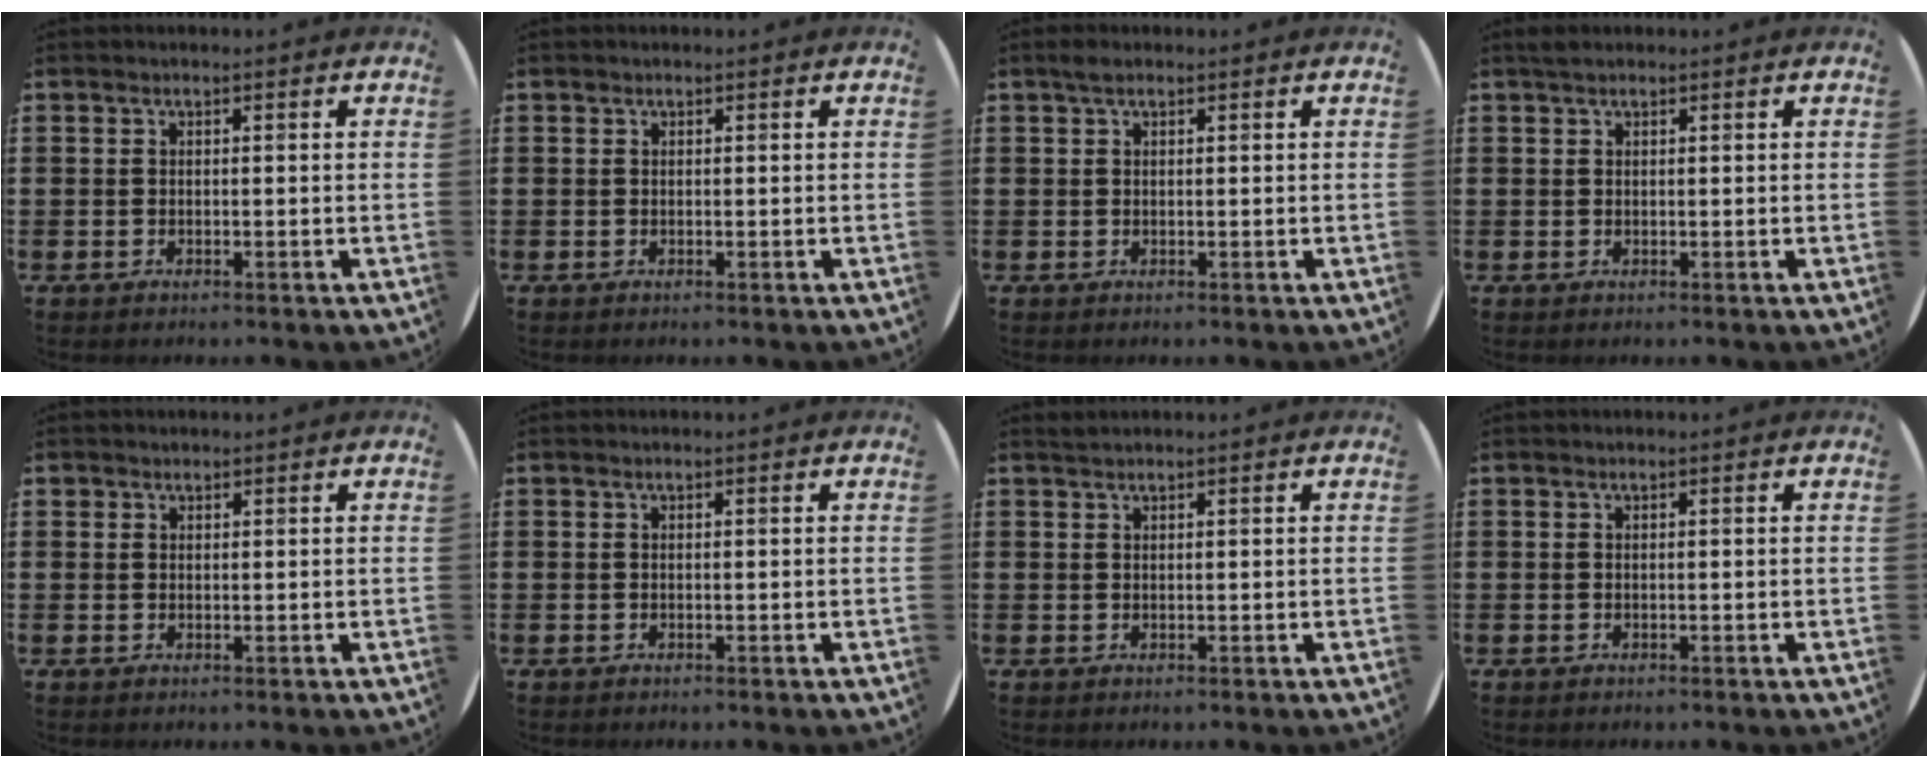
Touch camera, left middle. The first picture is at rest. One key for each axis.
{"total": 0.0}
{"total": 1.3, "fx": 0.9, "fy": 0.7, "fz": 0.7, "tx": -0.007, "ty": 0.002, "tz": 0.014}
{"total": 1.0, "fx": 0.9, "fy": 0.4, "fz": 0.2, "tx": 0.002, "ty": 0.001, "tz": 0.015}
{"total": 0.6, "fx": 0.5, "fy": 0.3, "fz": -0.2, "tx": 0.004, "ty": 0.005, "tz": 0.009}
{"total": 0.0}
{"total": 0.6, "fx": 0.6, "fy": -0.1, "fz": 0.0, "tx": -0.002, "ty": 0.000, "tz": 0.012}
{"total": 0.0}